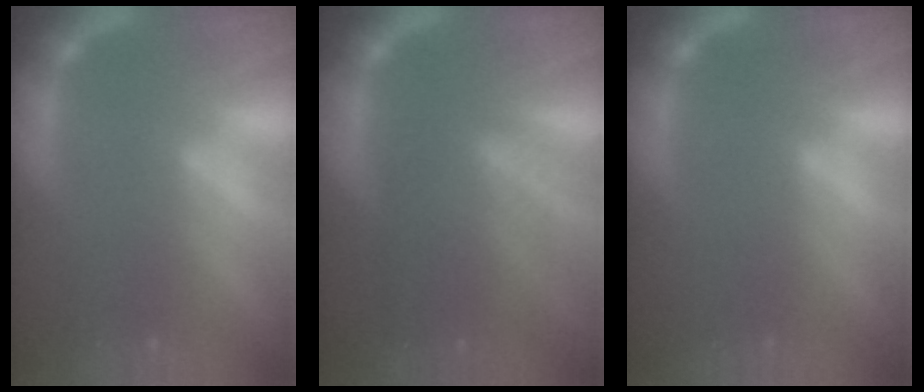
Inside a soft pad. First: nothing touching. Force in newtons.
{"total": 7.0}
{"total": 0.0}